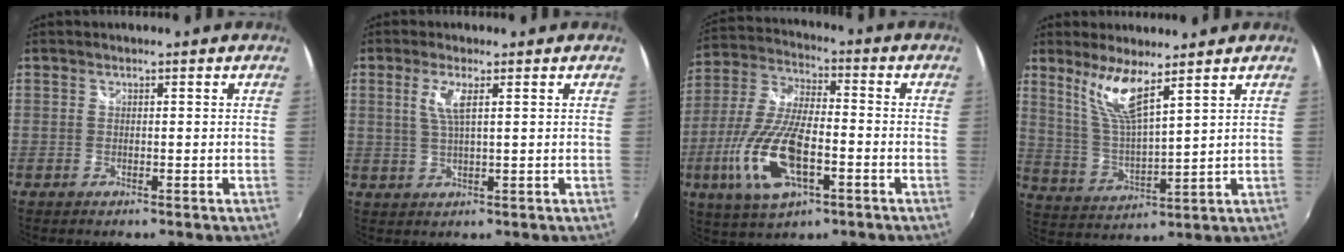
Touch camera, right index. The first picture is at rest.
{"total": 4.0, "force": [1.4, 0.5, 3.7], "torque": [-0.076, -0.002, 0.028]}
{"total": 17.0, "force": [-5.8, 6.6, 14.5], "torque": [-0.316, -0.015, -0.109]}
{"total": 8.9, "force": [6.1, 0.9, 6.4], "torque": [-0.120, -0.005, 0.128]}